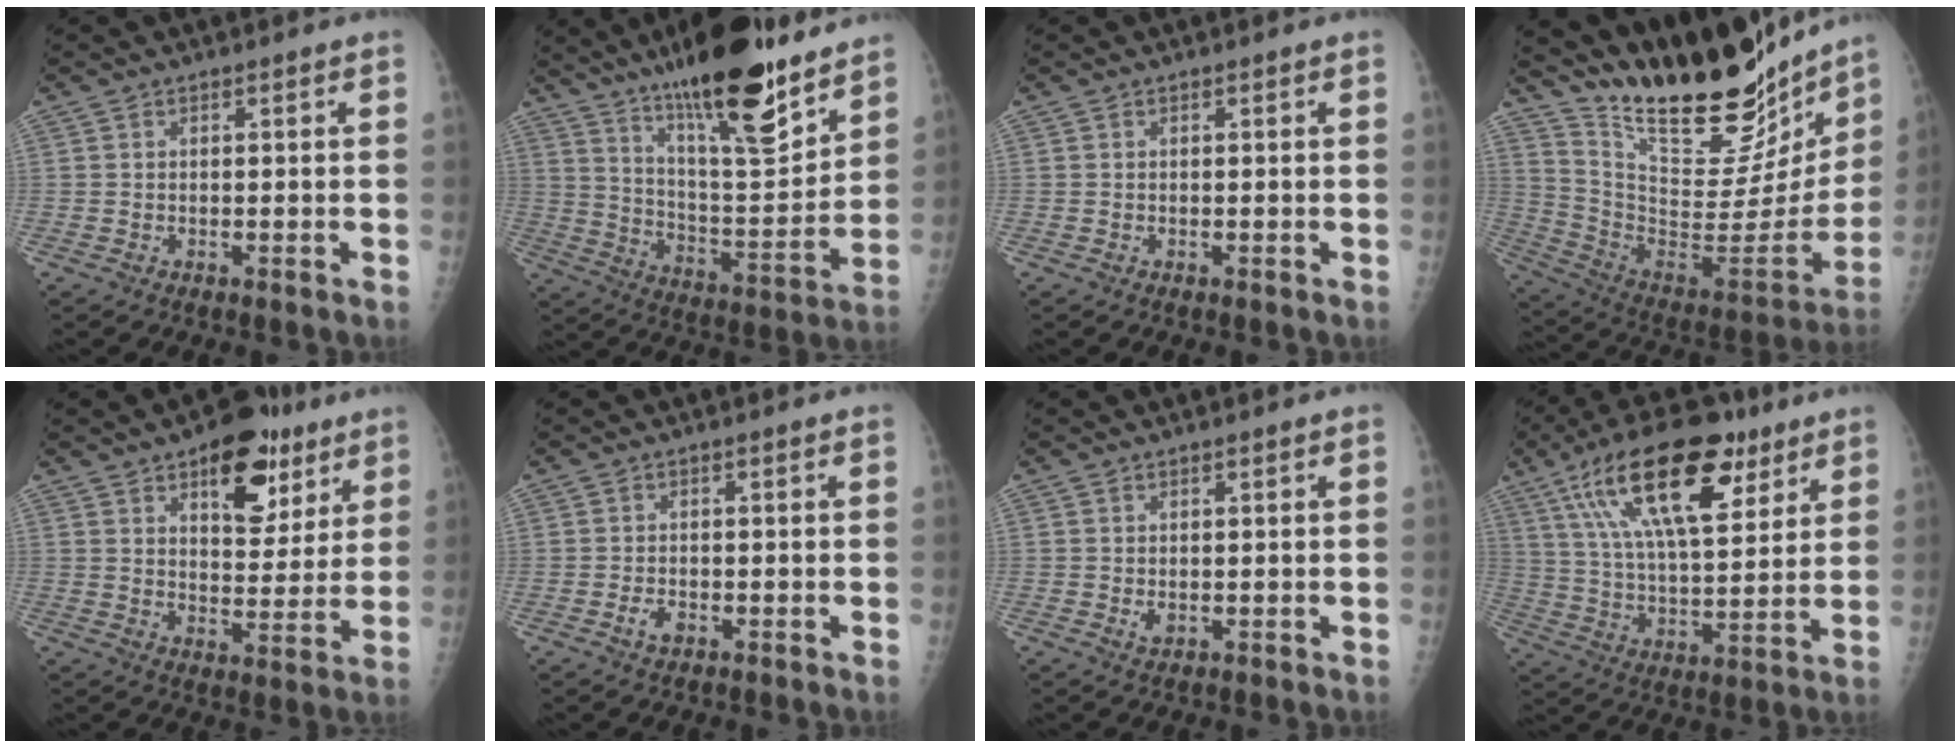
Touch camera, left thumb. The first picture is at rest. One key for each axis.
{"total": 22.4, "fx": 15.9, "fy": 5.5, "fz": 14.8, "tx": -0.209, "ty": -0.085, "tz": 0.263}
{"total": 0.0}
{"total": 30.5, "fx": 24.3, "fy": 10.0, "fz": 15.4, "tx": -0.218, "ty": -0.113, "tz": 0.371}
{"total": 14.5, "fx": 8.0, "fy": 7.5, "fz": 9.4, "tx": -0.082, "ty": -0.034, "tz": 0.115}
{"total": 2.1, "fx": -1.0, "fy": 1.3, "fz": 1.4, "tx": -0.023, "ty": 0.005, "tz": -0.016}
{"total": 1.5, "fx": 0.1, "fy": 1.0, "fz": 1.2, "tx": -0.015, "ty": -0.003, "tz": 0.006}
{"total": 22.5, "fx": 11.6, "fy": 9.4, "fz": 16.8, "tx": -0.268, "ty": -0.023, "tz": 0.198}